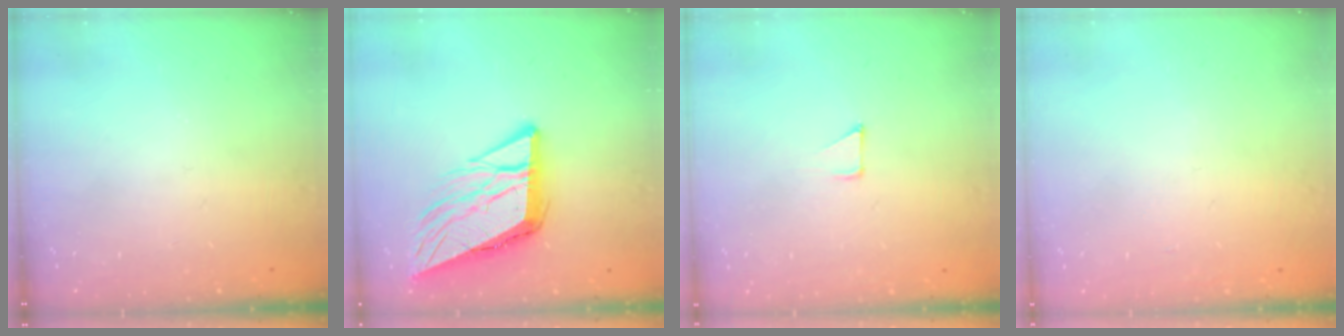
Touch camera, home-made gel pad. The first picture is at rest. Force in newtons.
{"total": 11.0, "press": 10.7, "slide": 2.3}
{"total": 2.8, "press": 2.8, "slide": 0.2}
{"total": 0.9, "press": 0.9, "slide": 0.0}